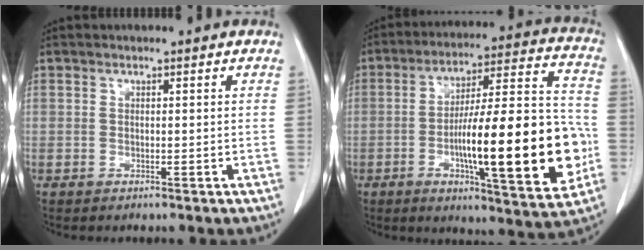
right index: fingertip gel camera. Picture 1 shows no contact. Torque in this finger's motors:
{"motor_torque": [2.13, 0.00, 1.05, 0.21]}